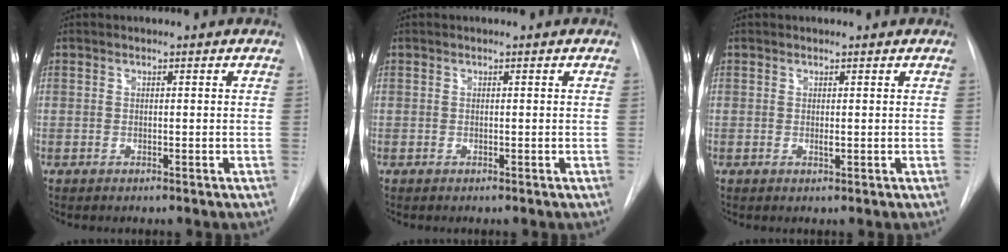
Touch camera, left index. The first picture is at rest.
{"total": 0.0}
{"total": 0.6, "force": [0.2, 0.3, 0.5], "torque": [-0.012, -0.002, 0.001]}